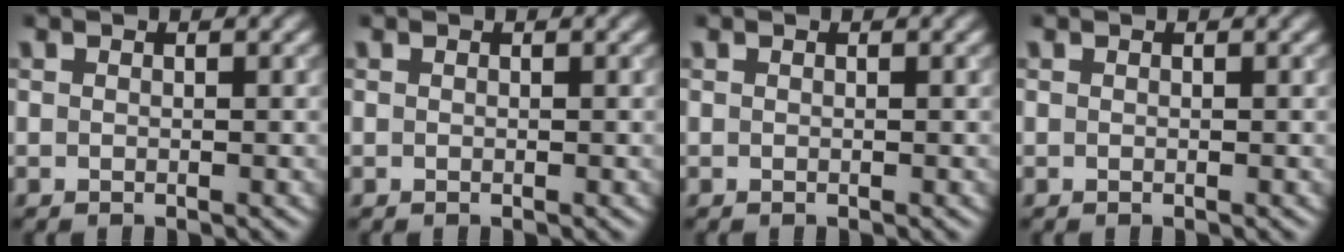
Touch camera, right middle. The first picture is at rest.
{"total": 0.0}
{"total": 0.0}
{"total": 0.0}